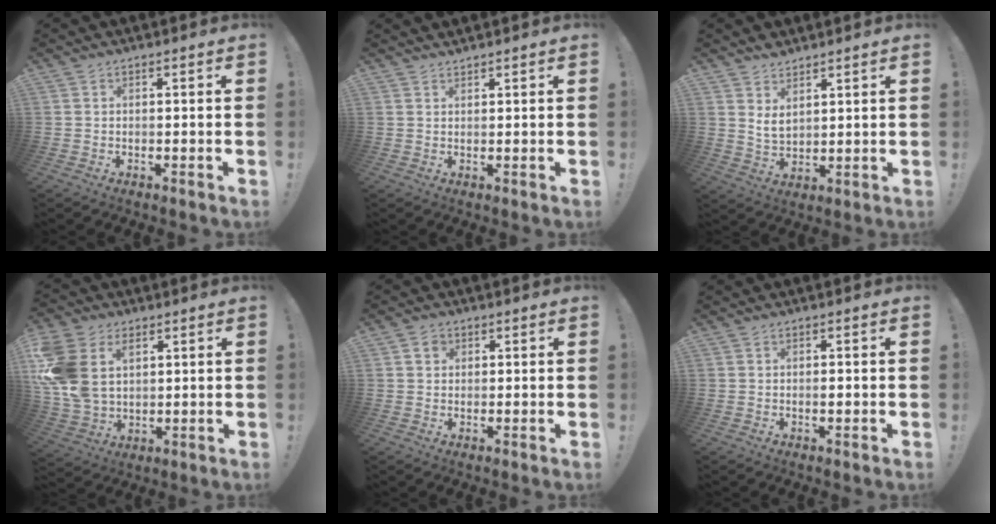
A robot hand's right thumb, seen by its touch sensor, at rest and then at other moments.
{"total": 1.1, "force": [1.1, 0.0, -0.1], "torque": [0.005, -0.005, 0.021]}
{"total": 5.1, "force": [3.6, 2.6, 2.4], "torque": [-0.038, -0.022, 0.067]}
{"total": 15.3, "force": [5.0, 11.4, 8.9], "torque": [-0.178, -0.025, 0.099]}
{"total": 2.4, "force": [1.1, 2.1, 0.6], "torque": [-0.005, -0.001, 0.019]}
{"total": 0.8, "force": [-0.4, 0.2, 0.6], "torque": [-0.004, -0.002, -0.008]}